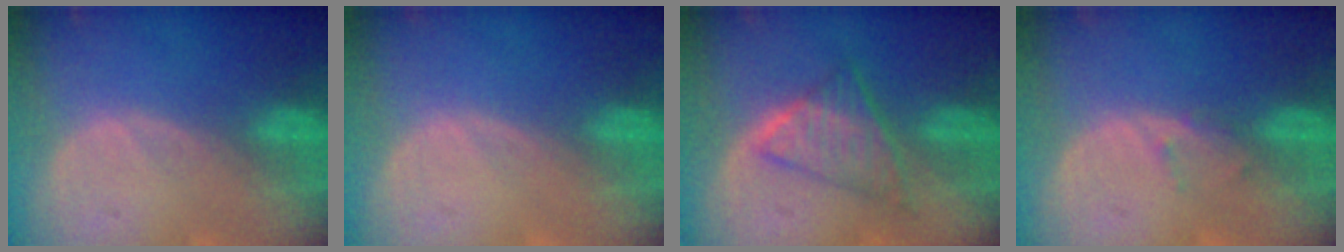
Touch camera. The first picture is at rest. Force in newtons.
{"total": 0.0}
{"total": 6.2, "press": 5.7, "slide": 2.3}
{"total": 1.1, "press": 0.8, "slide": 0.7}